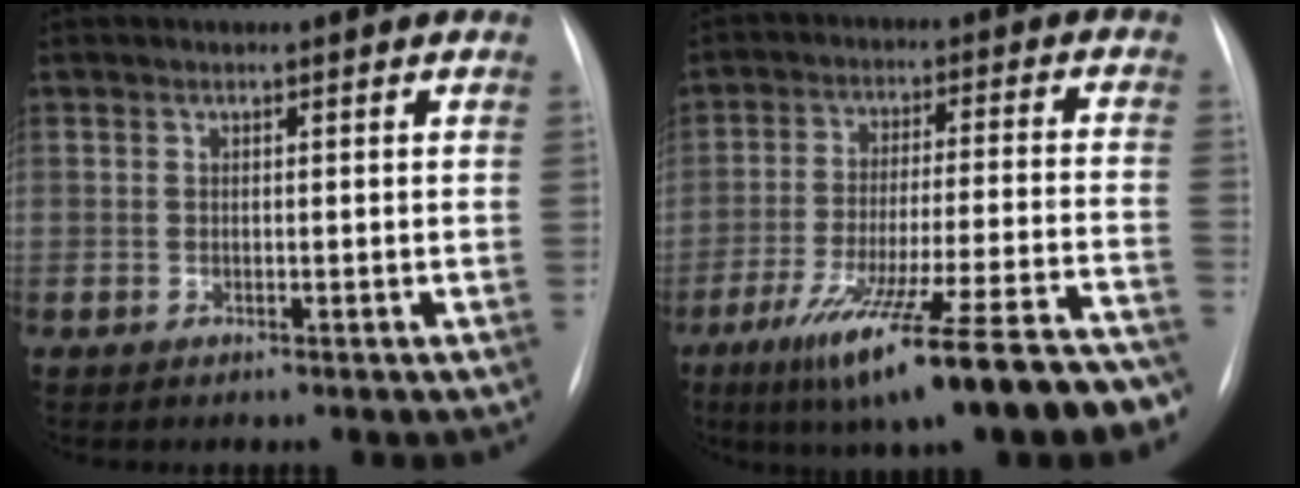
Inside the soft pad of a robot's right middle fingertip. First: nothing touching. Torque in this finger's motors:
{"motor_torque": [1.27, -0.87, 0.57, 0.19]}